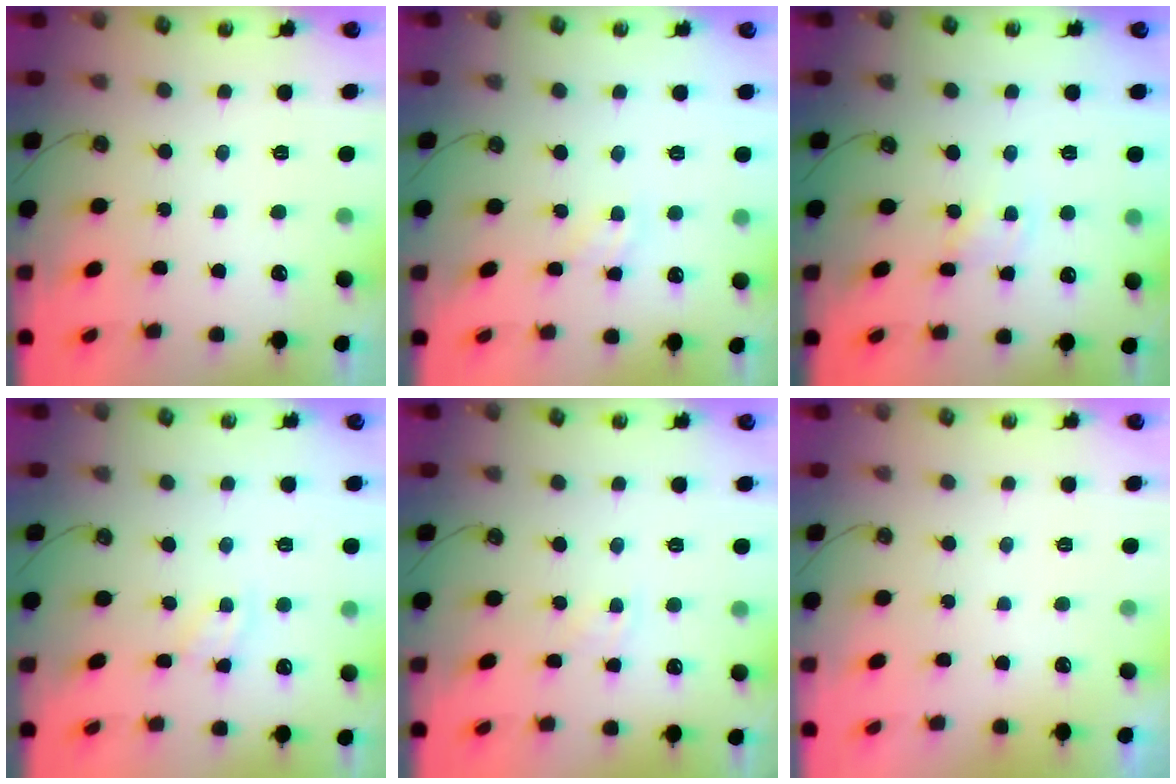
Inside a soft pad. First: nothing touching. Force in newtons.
{"total": 1.7, "press": 1.7, "slide": 0.3}
{"total": 1.1, "press": 1.1, "slide": 0.2}
{"total": 2.2, "press": 2.2, "slide": 0.3}
{"total": 2.7, "press": 2.7, "slide": 0.4}
{"total": 0.0}